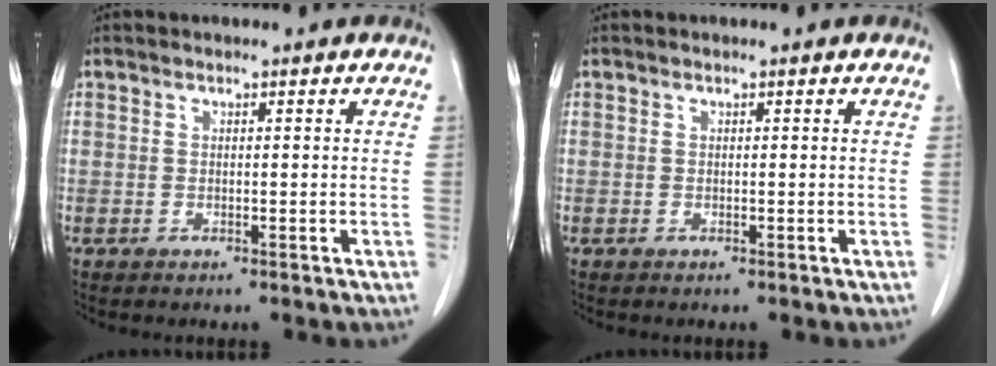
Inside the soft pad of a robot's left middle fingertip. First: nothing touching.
{"total": 0.0}